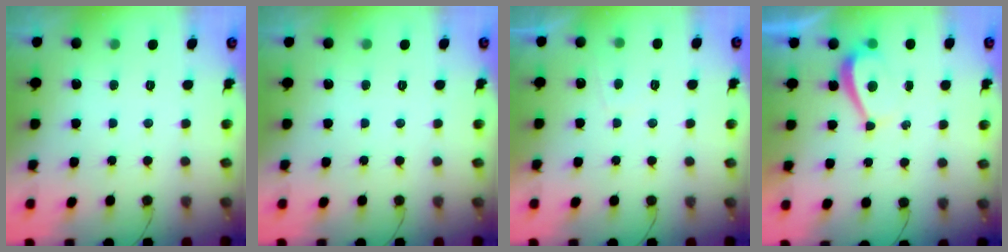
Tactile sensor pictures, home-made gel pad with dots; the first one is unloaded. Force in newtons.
{"total": 0.0}
{"total": 1.1, "press": 0.9, "slide": 0.5}
{"total": 2.2, "press": 2.1, "slide": 0.6}